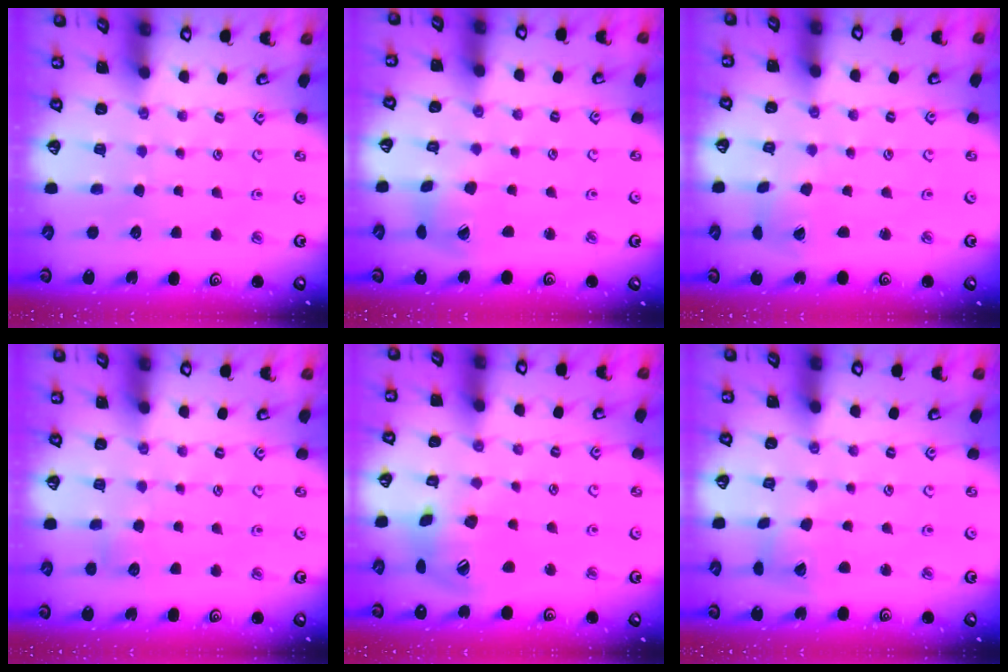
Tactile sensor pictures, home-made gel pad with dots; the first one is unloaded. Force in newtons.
{"total": 6.4, "press": 6.3, "slide": 0.8}
{"total": 1.4, "press": 1.4, "slide": 0.2}
{"total": 3.7, "press": 3.7, "slide": 0.4}
{"total": 16.4, "press": 16.3, "slide": 2.2}
{"total": 7.1, "press": 7.0, "slide": 0.9}